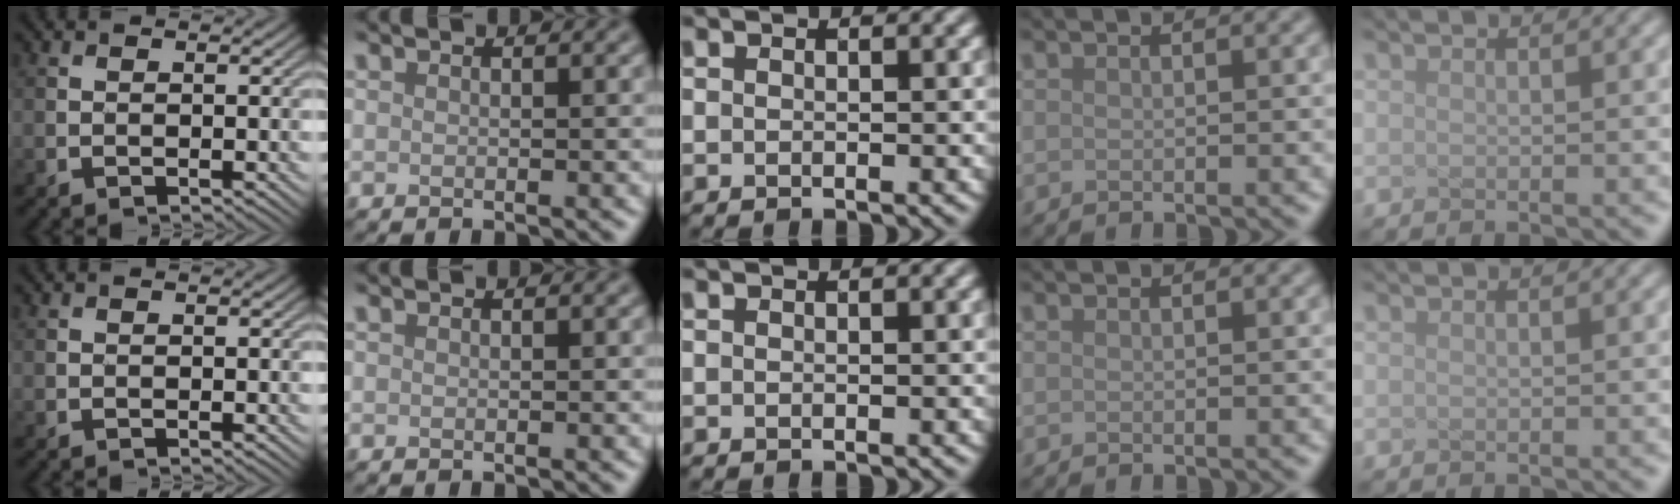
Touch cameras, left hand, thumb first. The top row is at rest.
{}